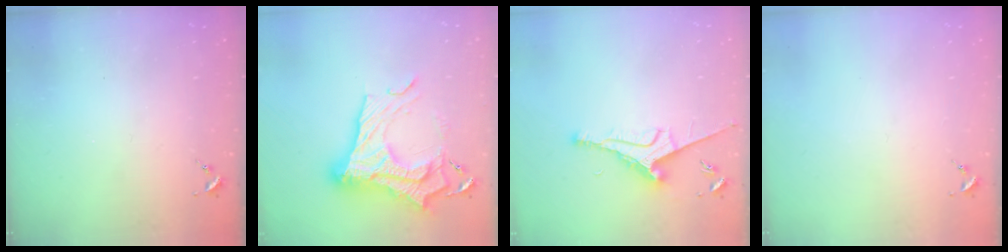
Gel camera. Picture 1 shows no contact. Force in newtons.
{"total": 26.5, "press": 26.4, "slide": 2.0}
{"total": 9.5, "press": 9.4, "slide": 1.2}
{"total": 0.0}